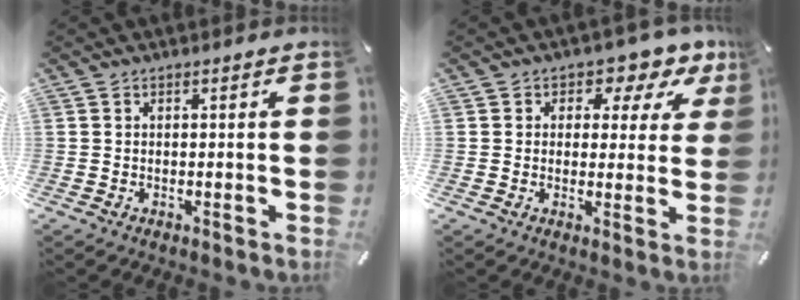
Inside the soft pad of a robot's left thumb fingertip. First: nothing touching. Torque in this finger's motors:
{"motor_torque": [0.47, 0.17, 0.15, 0.07, -0.03]}